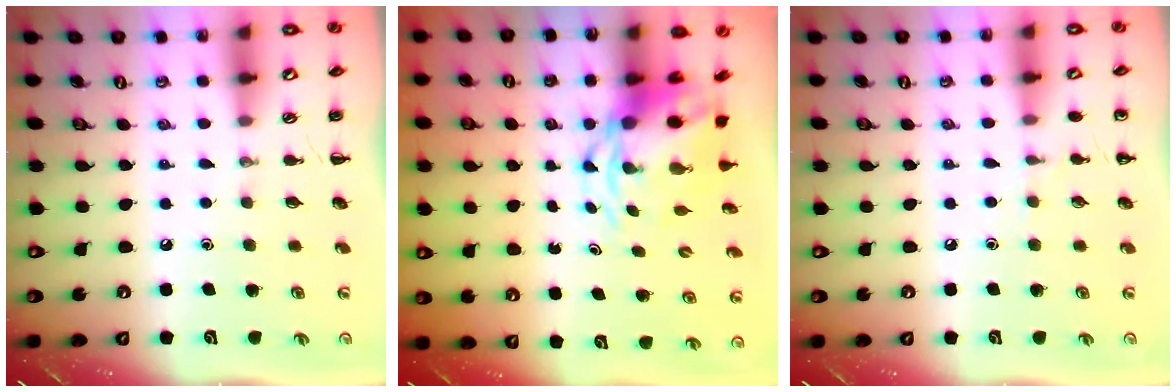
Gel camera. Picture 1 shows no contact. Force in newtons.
{"total": 6.0, "press": 5.9, "slide": 1.5}
{"total": 4.4, "press": 4.2, "slide": 1.4}